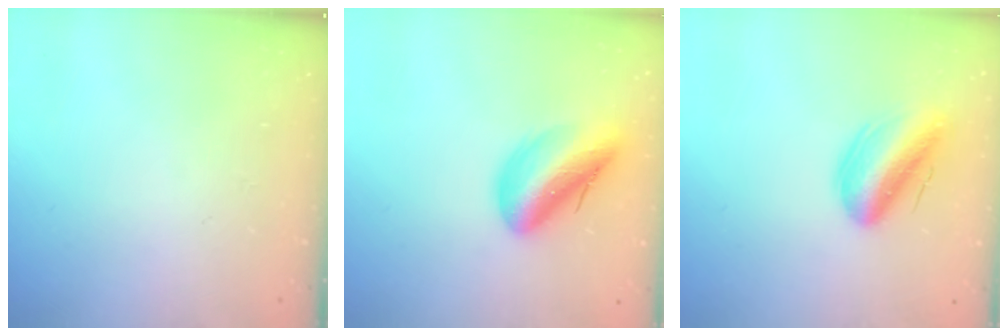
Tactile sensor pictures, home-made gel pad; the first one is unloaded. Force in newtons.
{"total": 13.8, "press": 13.5, "slide": 2.9}
{"total": 13.6, "press": 13.1, "slide": 3.7}